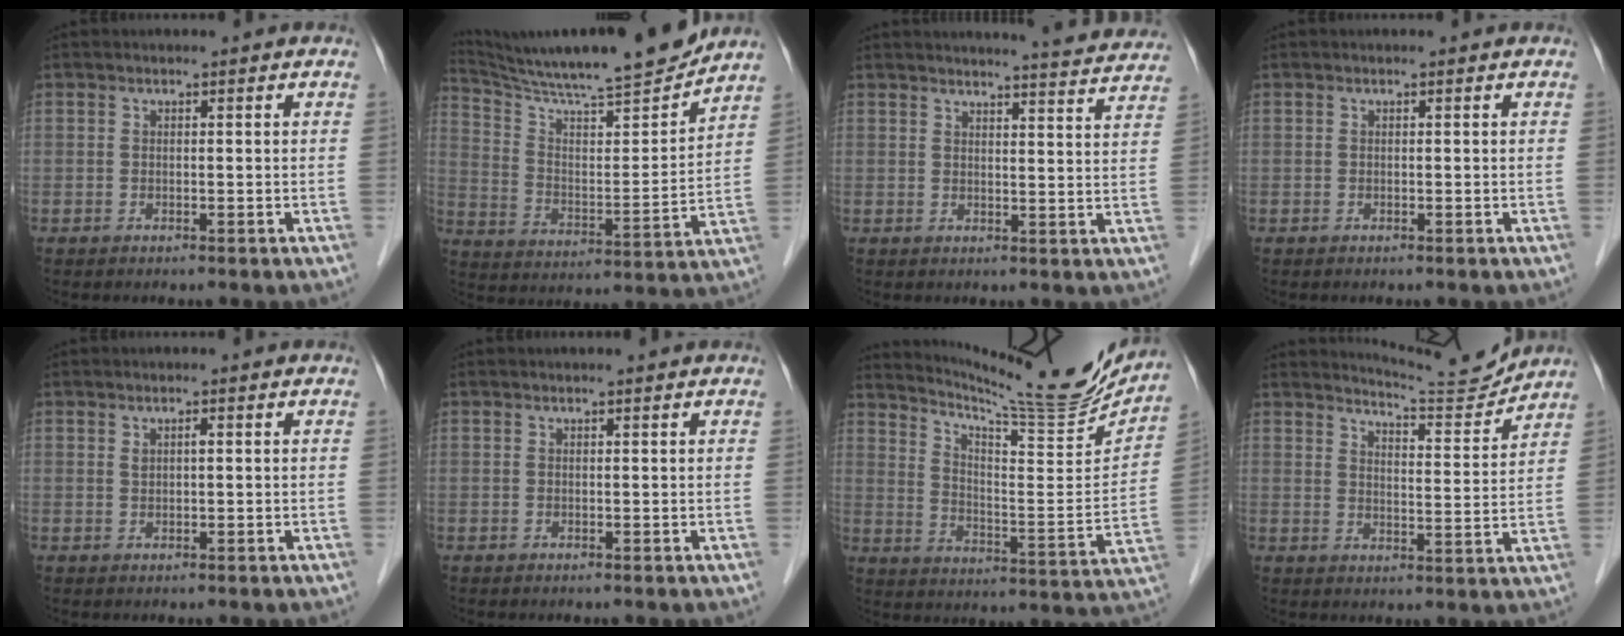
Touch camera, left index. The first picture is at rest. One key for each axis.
{"total": 19.0, "fx": 17.5, "fy": -0.1, "fz": 7.5, "tx": -0.132, "ty": -0.026, "tz": 0.279}
{"total": 12.5, "fx": 12.1, "fy": -0.2, "fz": 3.1, "tx": -0.039, "ty": -0.037, "tz": 0.126}
{"total": 0.0}
{"total": 1.0, "fx": 0.3, "fy": 0.4, "fz": 0.9, "tx": -0.018, "ty": 0.005, "tz": 0.008}
{"total": 0.7, "fx": 0.6, "fy": -0.1, "fz": 0.3, "tx": -0.005, "ty": 0.004, "tz": 0.013}
{"total": 18.7, "fx": 17.7, "fy": -0.4, "fz": 5.9, "tx": -0.105, "ty": -0.069, "tz": 0.254}
{"total": 8.0, "fx": 7.9, "fy": -0.9, "fz": -0.1, "tx": -0.017, "ty": -0.019, "tz": 0.118}